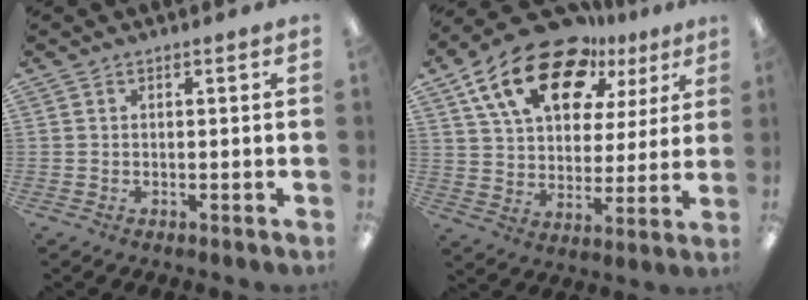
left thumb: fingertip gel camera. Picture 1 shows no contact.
{"total": 19.9, "force": [12.3, 10.9, 11.3], "torque": [-0.195, -0.065, 0.217]}